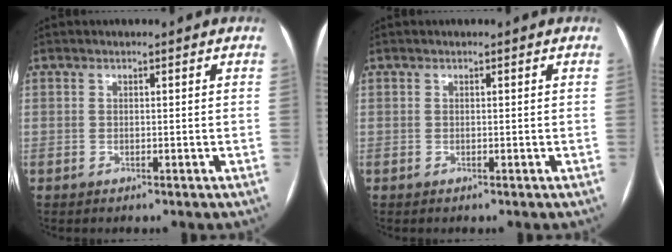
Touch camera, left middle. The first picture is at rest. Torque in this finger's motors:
{"motor_torque": [0.00, 0.00, 0.00, 0.00]}